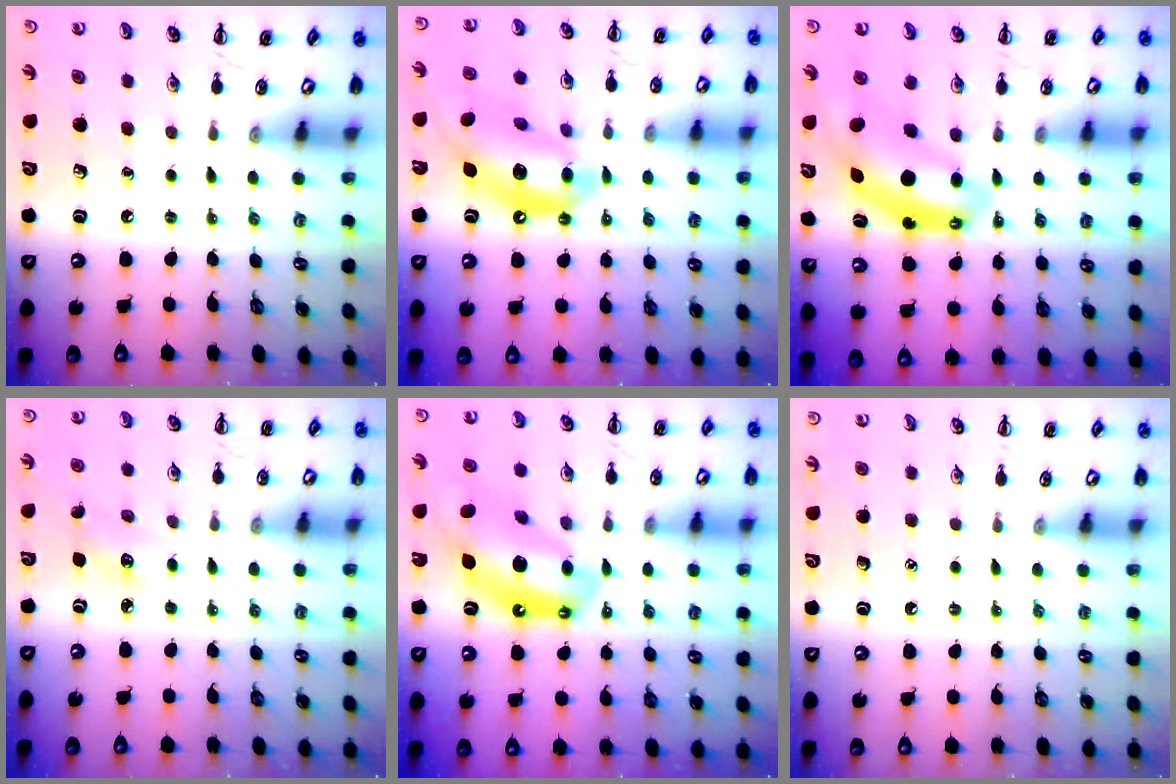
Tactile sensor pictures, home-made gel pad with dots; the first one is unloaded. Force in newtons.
{"total": 14.0, "press": 13.6, "slide": 3.6}
{"total": 8.3, "press": 8.0, "slide": 2.1}
{"total": 3.6, "press": 3.4, "slide": 0.9}
{"total": 14.1, "press": 13.5, "slide": 4.0}
{"total": 1.5, "press": 1.4, "slide": 0.1}